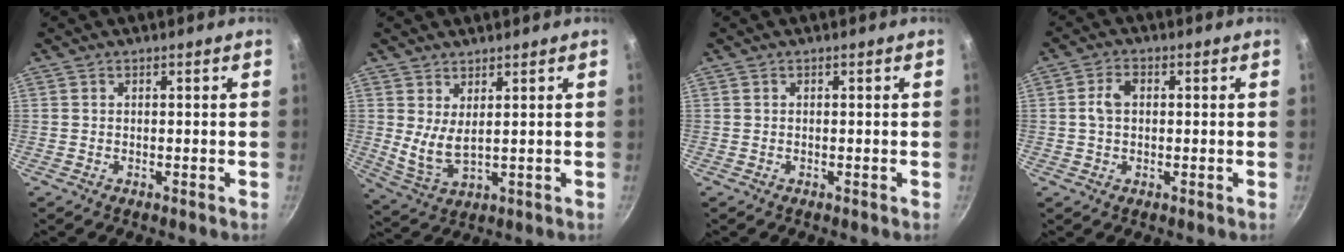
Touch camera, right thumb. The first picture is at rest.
{"total": 5.7, "force": [2.1, 2.4, 4.7], "torque": [-0.083, -0.034, 0.049]}
{"total": 0.0}
{"total": 4.1, "force": [0.4, 2.8, 3.0], "torque": [-0.052, 0.011, 0.002]}